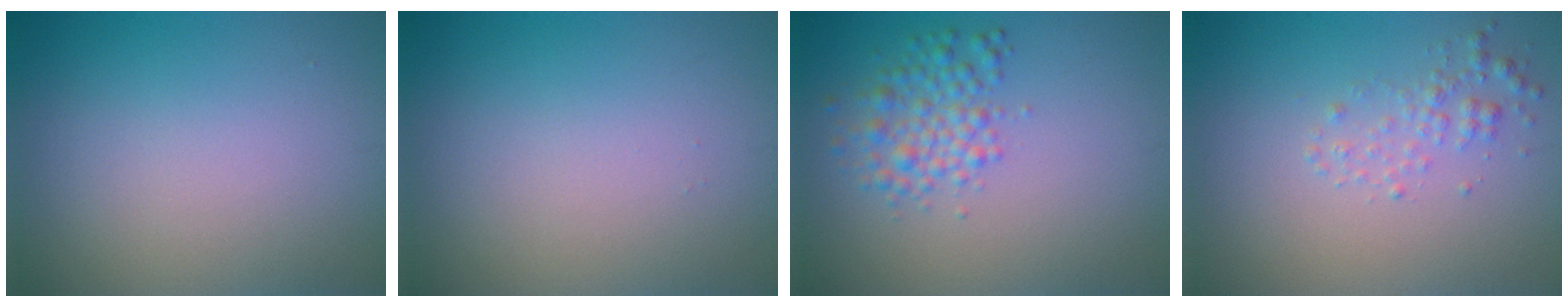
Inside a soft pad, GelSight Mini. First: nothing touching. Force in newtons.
{"total": 0.0}
{"total": 2.9, "press": 2.9, "slide": 0.0}
{"total": 1.7, "press": 1.7, "slide": 0.0}